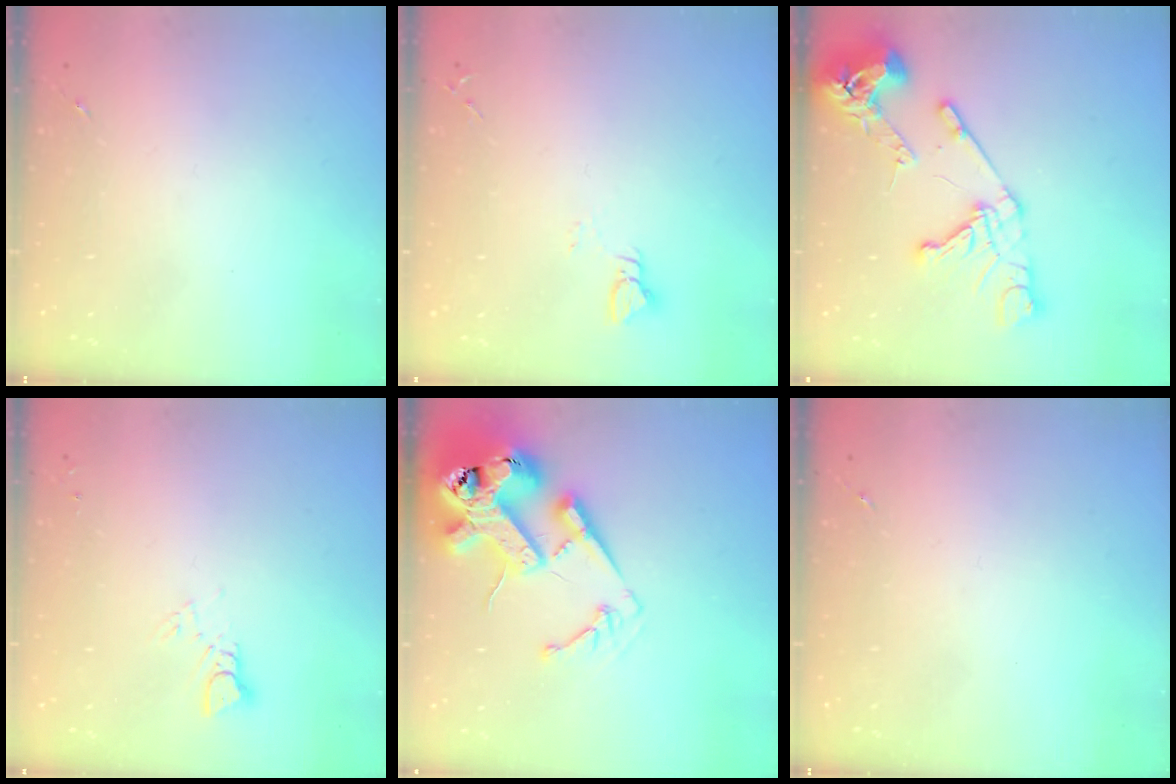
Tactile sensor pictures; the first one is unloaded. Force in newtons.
{"total": 3.0, "press": 3.0, "slide": 0.3}
{"total": 17.0, "press": 16.9, "slide": 1.9}
{"total": 2.9, "press": 2.9, "slide": 0.2}
{"total": 24.1, "press": 23.9, "slide": 3.2}
{"total": 0.0}